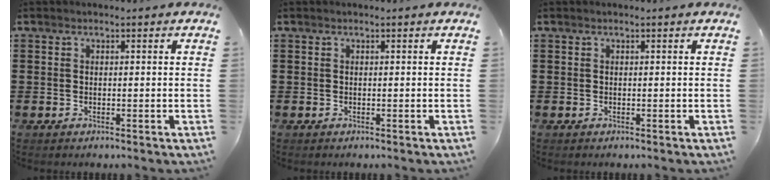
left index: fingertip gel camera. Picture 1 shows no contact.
{"total": 0.0}
{"total": 0.0}